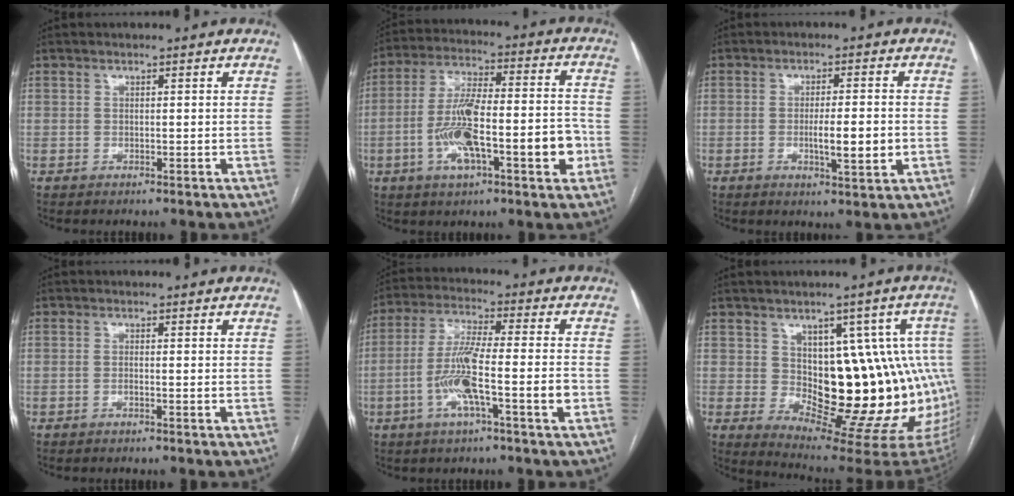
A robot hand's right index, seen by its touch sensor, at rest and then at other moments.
{"total": 15.9, "force": [-4.4, 4.0, 14.8], "torque": [-0.260, 0.024, -0.070]}
{"total": 6.1, "force": [-1.2, 0.6, 5.9], "torque": [-0.099, -0.009, -0.018]}
{"total": 0.9, "force": [-0.3, 0.0, 0.8], "torque": [-0.014, 0.001, -0.004]}
{"total": 10.8, "force": [-3.3, 0.6, 10.3], "torque": [-0.197, 0.005, -0.065]}
{"total": 19.3, "force": [-0.2, 8.0, 17.6], "torque": [-0.152, 0.025, 0.020]}